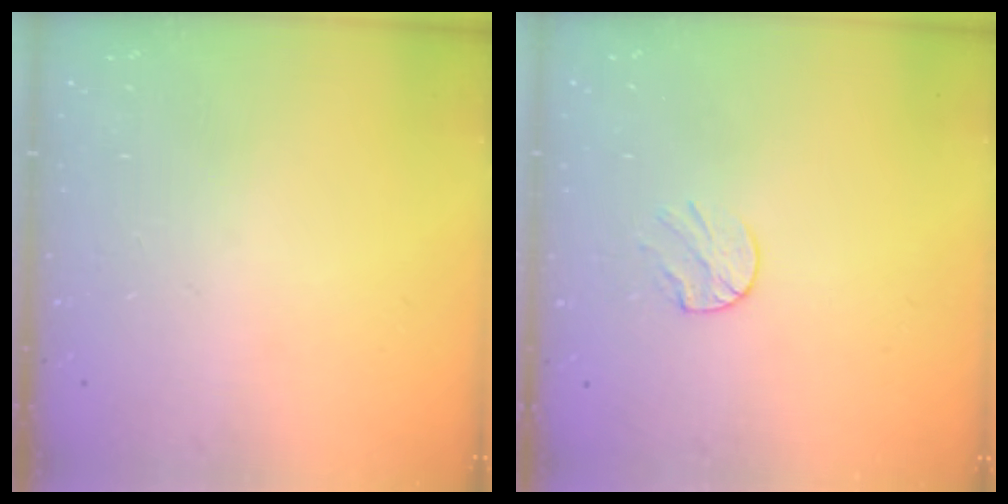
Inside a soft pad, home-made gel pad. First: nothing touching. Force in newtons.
{"total": 6.0, "press": 6.0, "slide": 0.6}